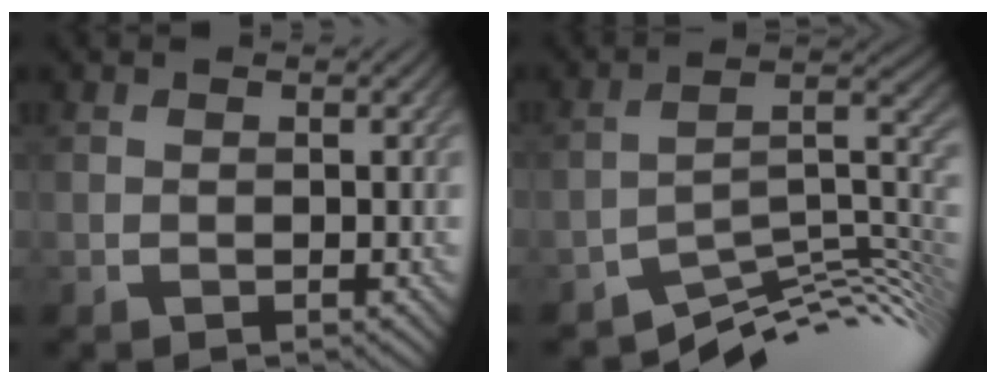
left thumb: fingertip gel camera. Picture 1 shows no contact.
{"total": 10.6, "force": [-8.3, 2.4, 6.1], "torque": [-0.088, 0.002, -0.139]}